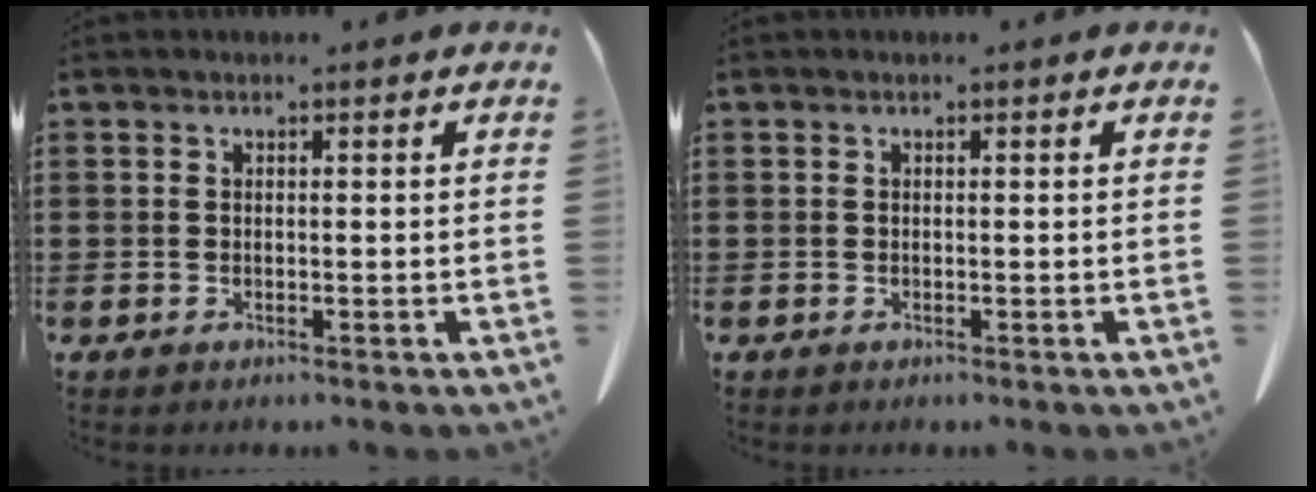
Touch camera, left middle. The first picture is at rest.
{"total": 0.0}